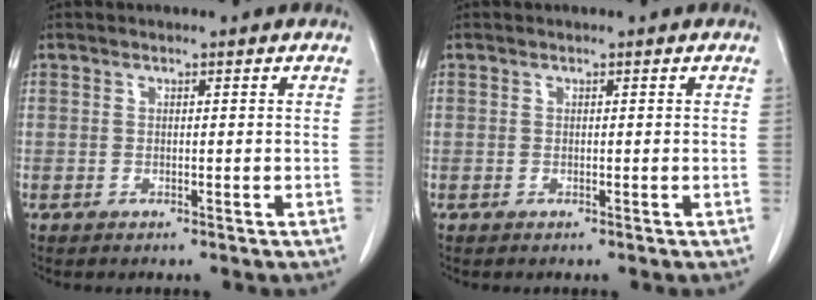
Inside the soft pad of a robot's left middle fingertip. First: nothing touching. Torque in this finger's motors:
{"motor_torque": [-0.01, 0.00, 0.04, 0.00]}